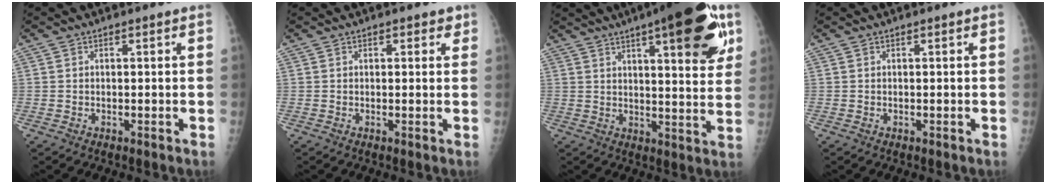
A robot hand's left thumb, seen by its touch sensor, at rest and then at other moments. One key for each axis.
{"total": 2.1, "fx": 1.0, "fy": 1.4, "fz": 1.2, "tx": 0.006, "ty": 0.000, "tz": 0.007}
{"total": 19.8, "fx": 9.9, "fy": 5.6, "fz": 16.3, "tx": -0.197, "ty": -0.022, "tz": 0.132}
{"total": 0.0}